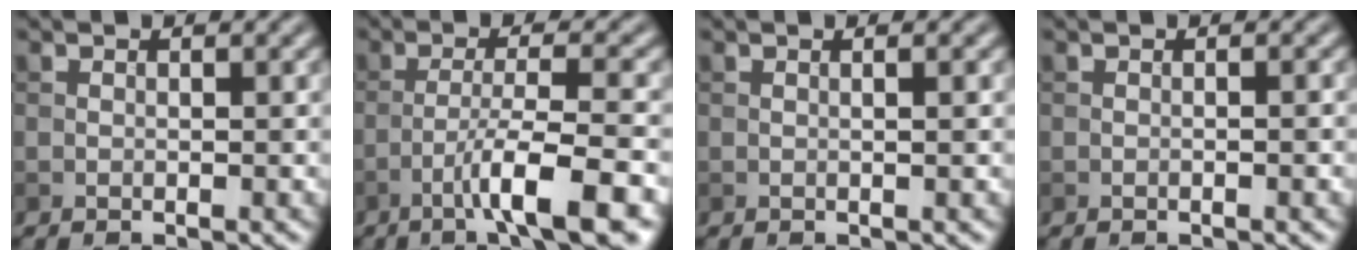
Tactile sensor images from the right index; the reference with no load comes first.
{"total": 7.0, "force": [-3.5, 0.9, 6.0], "torque": [-0.091, 0.010, -0.062]}
{"total": 1.0, "force": [0.1, 0.3, 1.0], "torque": [-0.010, 0.005, -0.003]}
{"total": 0.8, "force": [-0.2, 0.1, 0.7], "torque": [-0.009, 0.000, -0.006]}